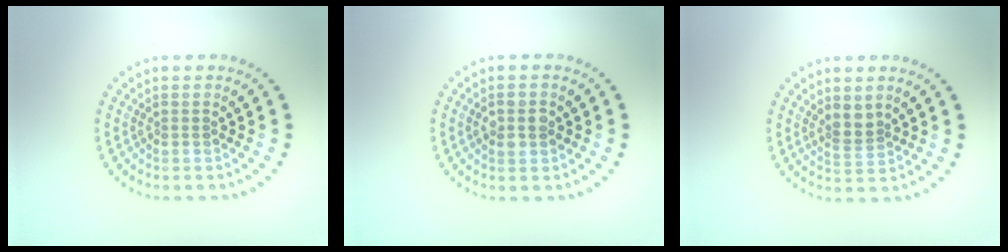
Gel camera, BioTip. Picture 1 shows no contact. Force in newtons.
{"total": 2.1, "press": 2.1, "slide": 0.4}
{"total": 1.8, "press": 1.3, "slide": 1.2}